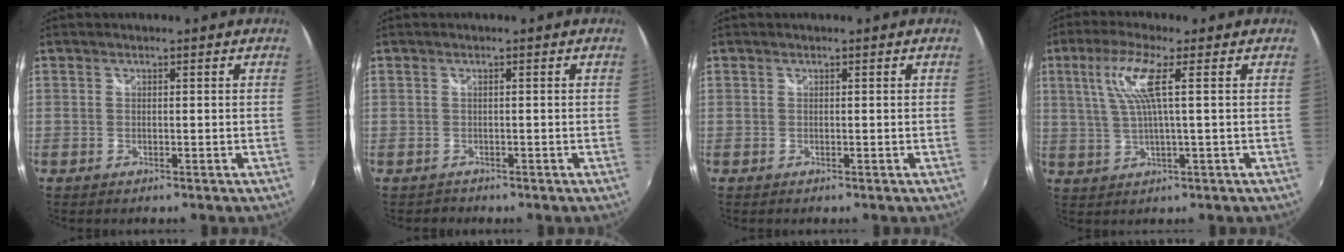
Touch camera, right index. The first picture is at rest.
{"total": 0.9, "force": [-0.7, 0.5, -0.2], "torque": [0.001, 0.000, -0.010]}
{"total": 0.0}
{"total": 7.3, "force": [2.2, 0.0, 7.0], "torque": [-0.137, 0.003, 0.050]}